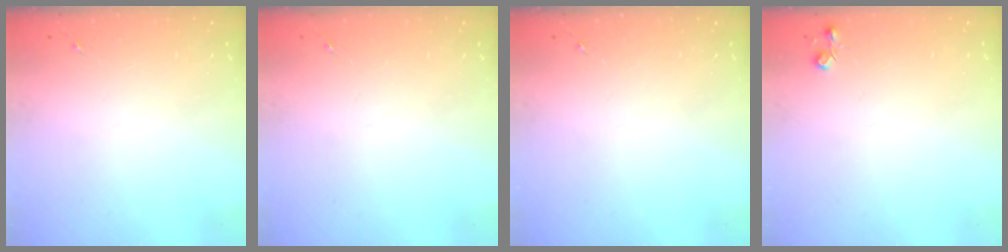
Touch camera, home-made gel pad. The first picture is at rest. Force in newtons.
{"total": 0.0}
{"total": 0.0}
{"total": 4.4, "press": 4.4, "slide": 0.7}